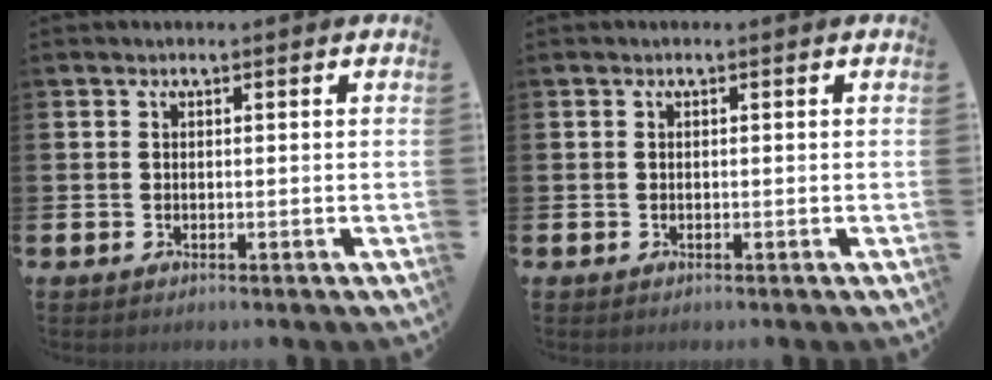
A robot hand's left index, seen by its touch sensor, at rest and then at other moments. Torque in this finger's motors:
{"motor_torque": [-0.02, 0.02, 0.00, 0.00]}